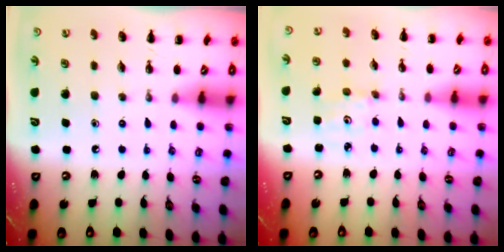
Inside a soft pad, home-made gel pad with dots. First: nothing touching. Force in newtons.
{"total": 1.2, "press": 1.1, "slide": 0.4}